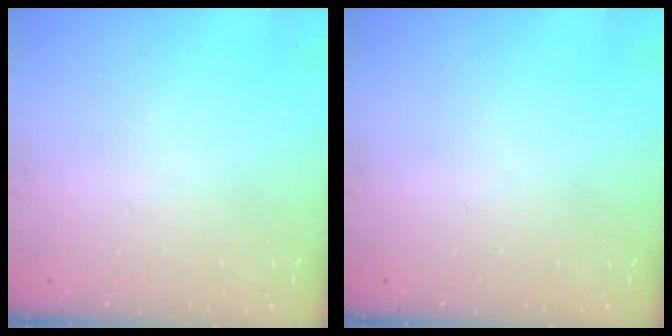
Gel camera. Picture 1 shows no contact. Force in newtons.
{"total": 0.0}